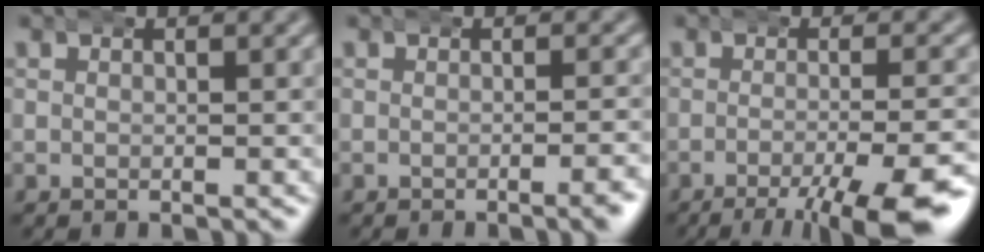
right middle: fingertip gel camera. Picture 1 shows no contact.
{"total": 1.4, "force": [-0.9, -0.2, 1.0], "torque": [-0.016, 0.007, -0.019]}
{"total": 8.1, "force": [-5.4, 2.0, 5.8], "torque": [-0.073, -0.013, -0.076]}